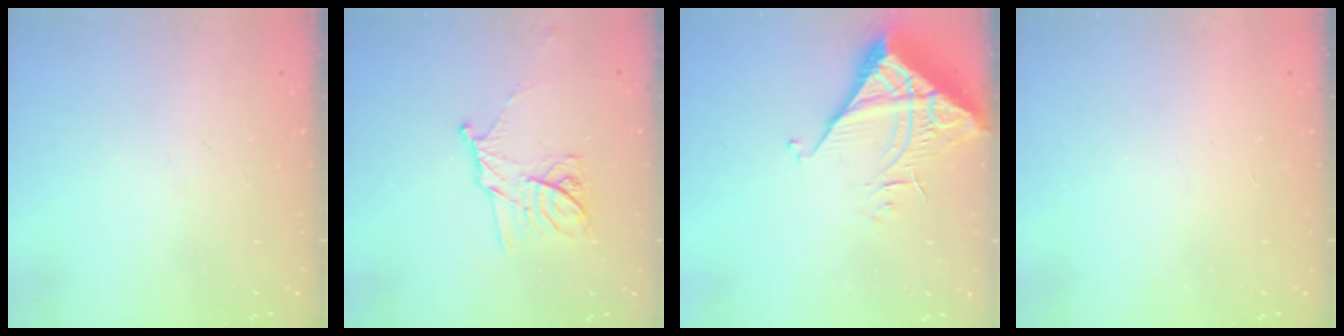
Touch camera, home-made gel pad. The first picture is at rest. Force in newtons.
{"total": 11.3, "press": 11.3, "slide": 0.7}
{"total": 6.7, "press": 6.7, "slide": 0.7}
{"total": 1.7, "press": 1.7, "slide": 0.1}